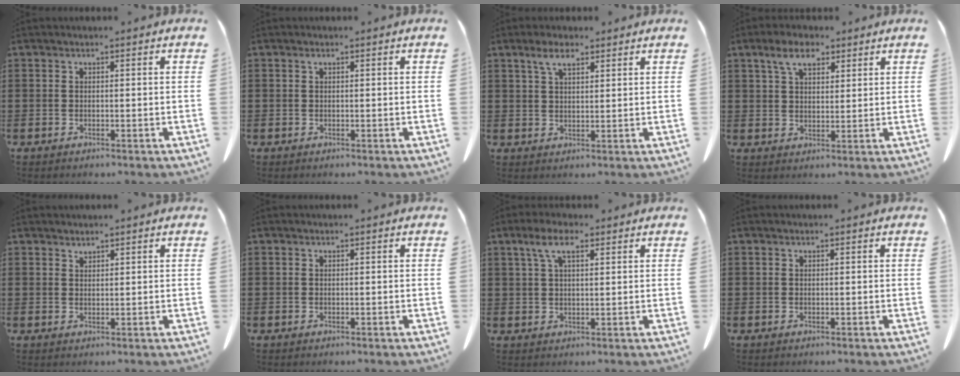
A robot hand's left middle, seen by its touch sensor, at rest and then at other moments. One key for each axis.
{"total": 0.0}
{"total": 4.3, "fx": 2.9, "fy": 1.4, "fz": 2.9, "tx": -0.064, "ty": 0.003, "tz": 0.054}
{"total": 6.0, "fx": 3.9, "fy": 2.8, "fz": 3.6, "tx": -0.076, "ty": 0.004, "tz": 0.070}
{"total": 1.2, "fx": 1.2, "fy": 0.0, "fz": 0.0, "tx": -0.003, "ty": -0.004, "tz": 0.025}
{"total": 0.0}
{"total": 5.4, "fx": 3.0, "fy": 1.7, "fz": 4.2, "tx": -0.091, "ty": 0.005, "tz": 0.054}
{"total": 0.0}